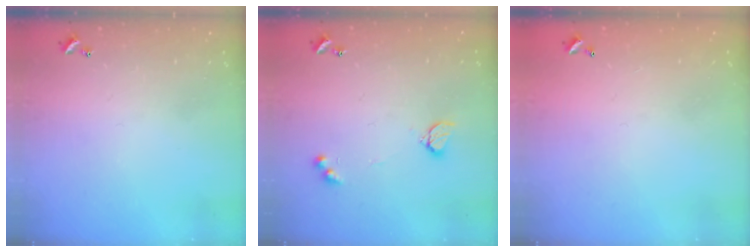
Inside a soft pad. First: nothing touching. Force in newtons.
{"total": 4.1, "press": 4.0, "slide": 0.8}
{"total": 2.8, "press": 2.8, "slide": 0.1}